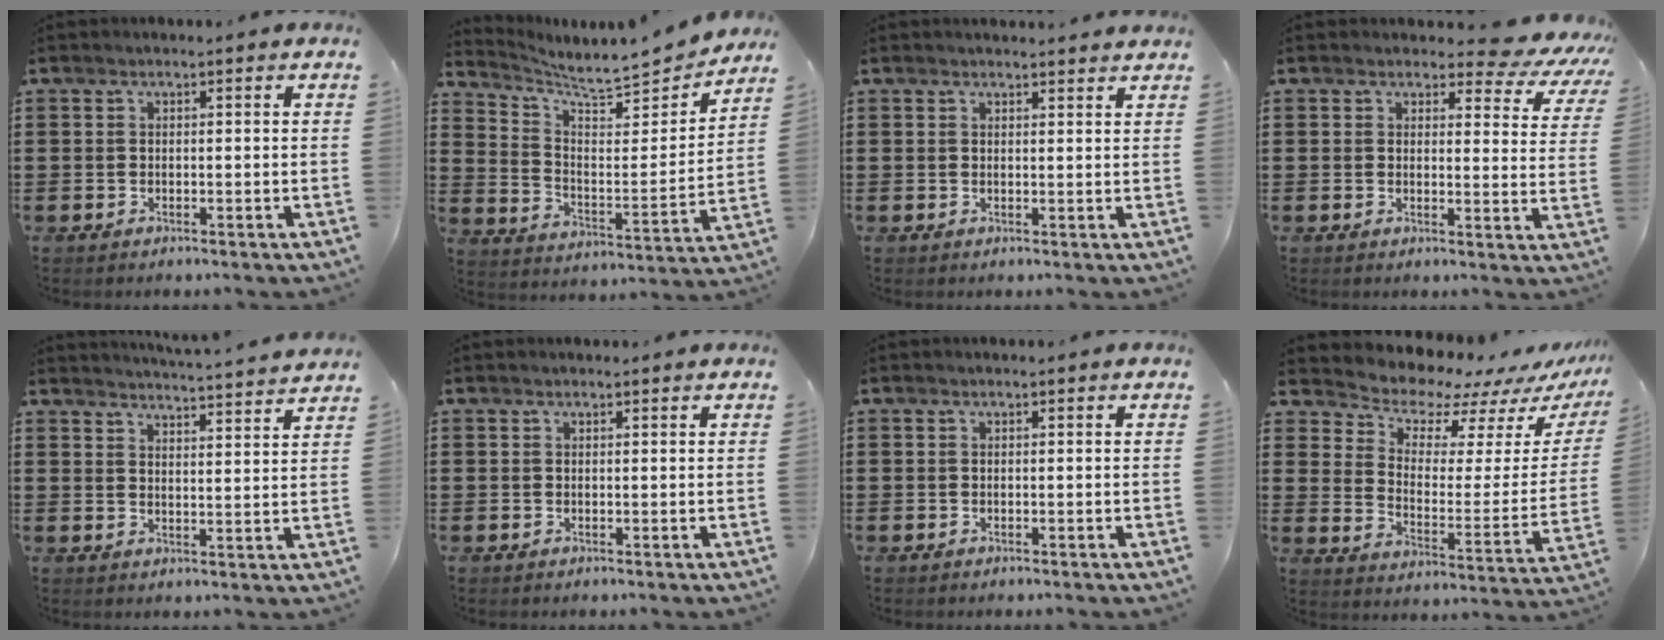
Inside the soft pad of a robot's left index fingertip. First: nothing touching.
{"total": 6.2, "force": [6.0, 0.5, 1.8], "torque": [-0.060, -0.054, 0.096]}
{"total": 1.6, "force": [1.6, 0.1, 0.1], "torque": [-0.006, 0.002, 0.031]}
{"total": 4.1, "force": [3.3, 1.3, 2.0], "torque": [-0.030, -0.024, 0.051]}
{"total": 4.0, "force": [3.9, -0.8, 0.2], "torque": [-0.013, -0.034, 0.065]}
{"total": 0.6, "force": [0.5, 0.4, 0.0], "torque": [-0.001, 0.002, 0.009]}
{"total": 0.0}
{"total": 7.4, "force": [7.1, 2.1, 0.7], "torque": [-0.044, -0.069, 0.123]}